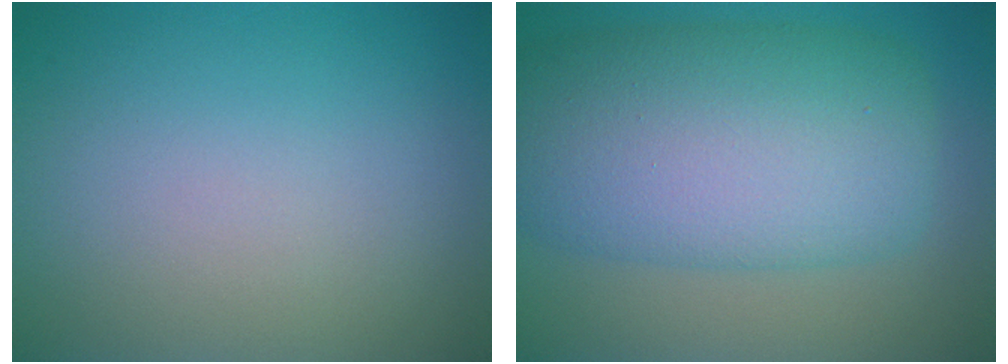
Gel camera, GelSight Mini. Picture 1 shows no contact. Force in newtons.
{"total": 11.7, "press": 11.7, "slide": 0.1}